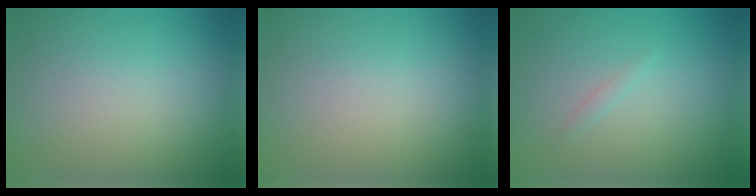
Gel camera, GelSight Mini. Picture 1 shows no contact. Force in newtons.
{"total": 0.0}
{"total": 0.6, "press": 0.6, "slide": 0.0}